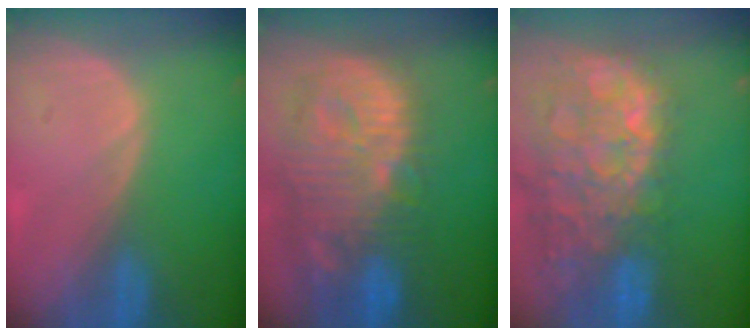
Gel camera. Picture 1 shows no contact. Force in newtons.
{"total": 14.2, "press": 12.4, "slide": 6.9}
{"total": 15.0, "press": 12.1, "slide": 8.8}